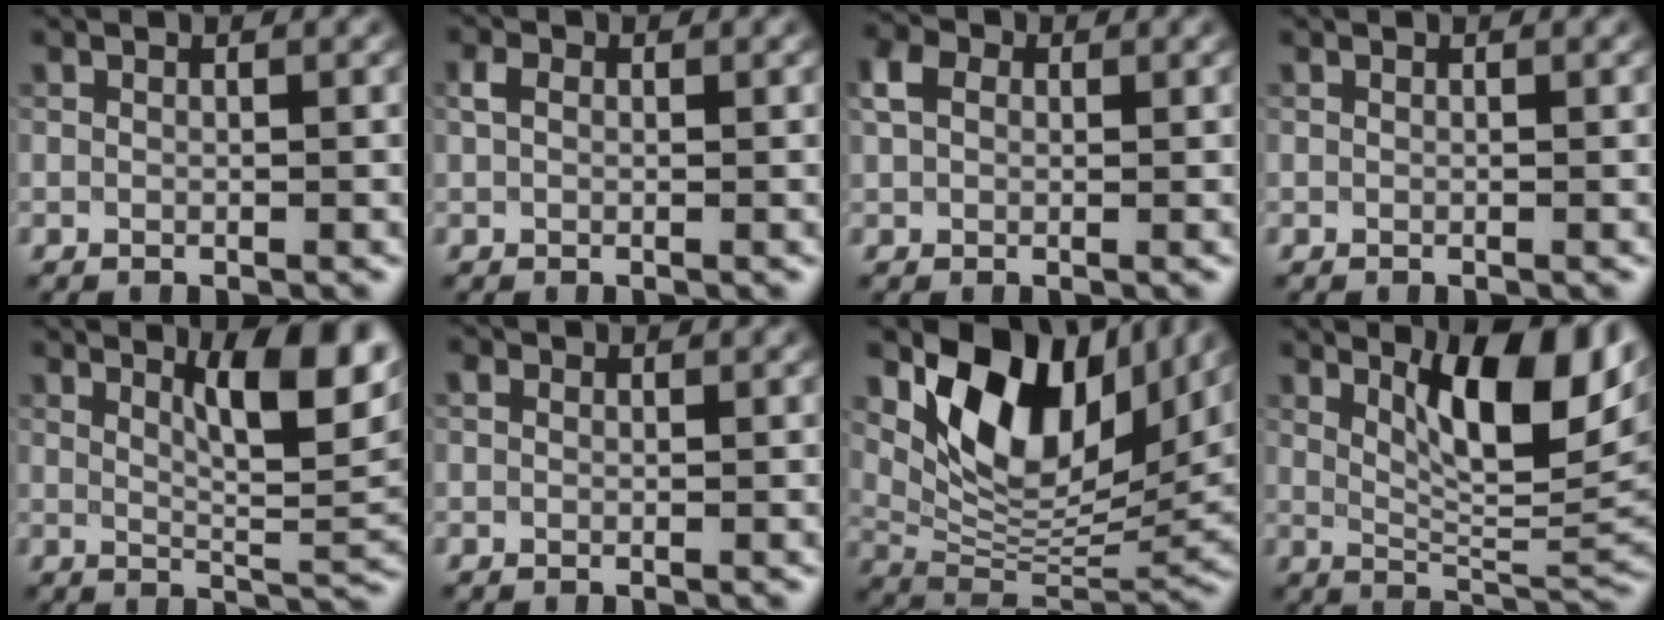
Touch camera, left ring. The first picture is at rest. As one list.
[{"total": 1.4, "force": [0.5, 1.0, 0.8], "torque": [-0.018, 0.007, 0.007]}, {"total": 2.9, "force": [1.0, 2.2, 1.6], "torque": [-0.040, 0.009, 0.012]}, {"total": 0.0}, {"total": 7.3, "force": [3.8, 1.7, 6.0], "torque": [-0.075, -0.001, 0.062]}, {"total": 0.8, "force": [0.5, 0.6, 0.3], "torque": [-0.006, 0.000, 0.003]}, {"total": 10.9, "force": [5.5, 6.2, 7.1], "torque": [-0.120, -0.010, 0.105]}, {"total": 9.8, "force": [4.0, 2.9, 8.4], "torque": [-0.135, -0.002, 0.072]}]